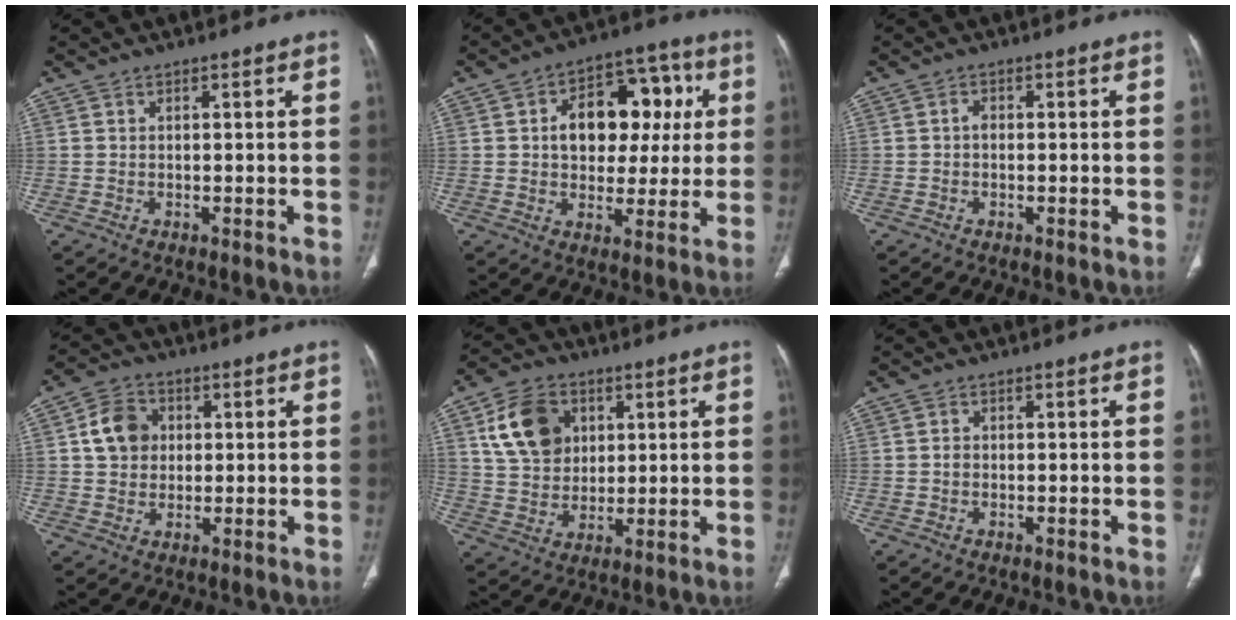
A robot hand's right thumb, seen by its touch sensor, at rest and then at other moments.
{"total": 15.4, "force": [2.6, 10.9, 10.7], "torque": [-0.097, 0.027, 0.038]}
{"total": 1.1, "force": [-0.2, 0.8, 0.7], "torque": [-0.008, 0.003, -0.008]}
{"total": 7.6, "force": [1.3, 6.3, 4.0], "torque": [-0.054, 0.005, 0.019]}
{"total": 12.2, "force": [4.2, 9.4, 6.6], "torque": [-0.095, -0.005, 0.079]}
{"total": 0.9, "force": [-0.2, 0.8, 0.4], "torque": [-0.001, 0.004, -0.004]}